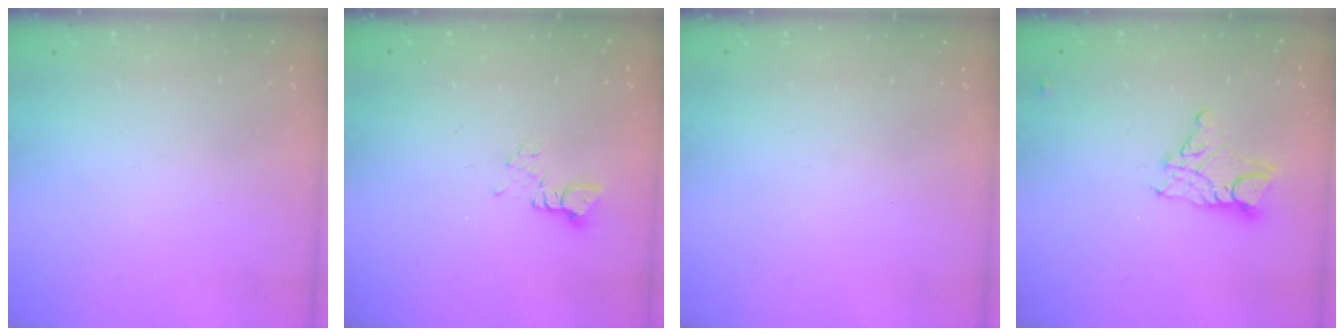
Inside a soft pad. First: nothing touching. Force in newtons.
{"total": 2.1, "press": 2.1, "slide": 0.3}
{"total": 0.0}
{"total": 9.0, "press": 9.0, "slide": 0.8}